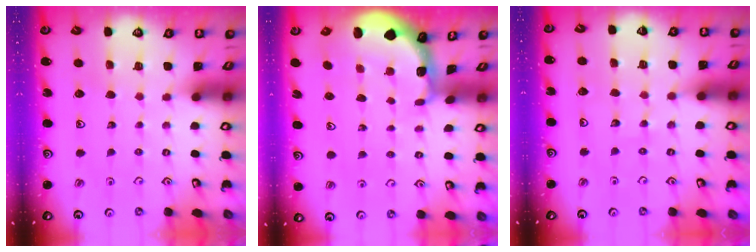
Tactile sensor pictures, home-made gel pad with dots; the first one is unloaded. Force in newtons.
{"total": 2.3, "press": 2.3, "slide": 0.3}
{"total": 5.9, "press": 5.9, "slide": 0.8}